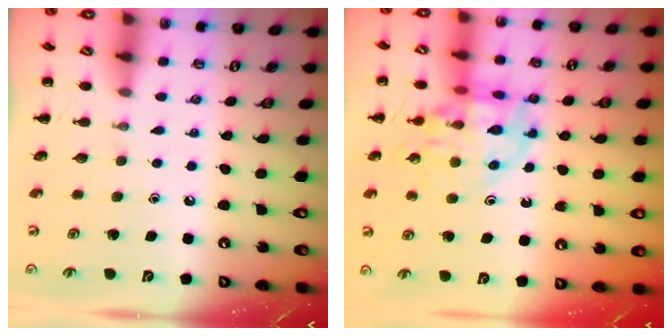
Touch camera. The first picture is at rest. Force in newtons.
{"total": 15.6, "press": 15.4, "slide": 2.2}